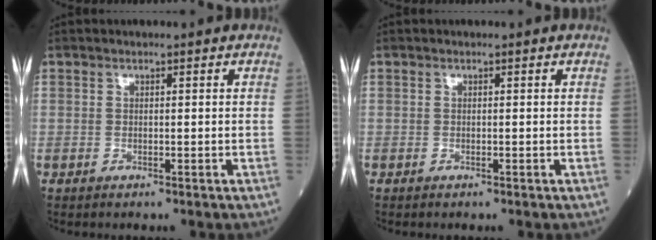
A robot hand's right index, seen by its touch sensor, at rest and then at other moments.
{"total": 0.0}